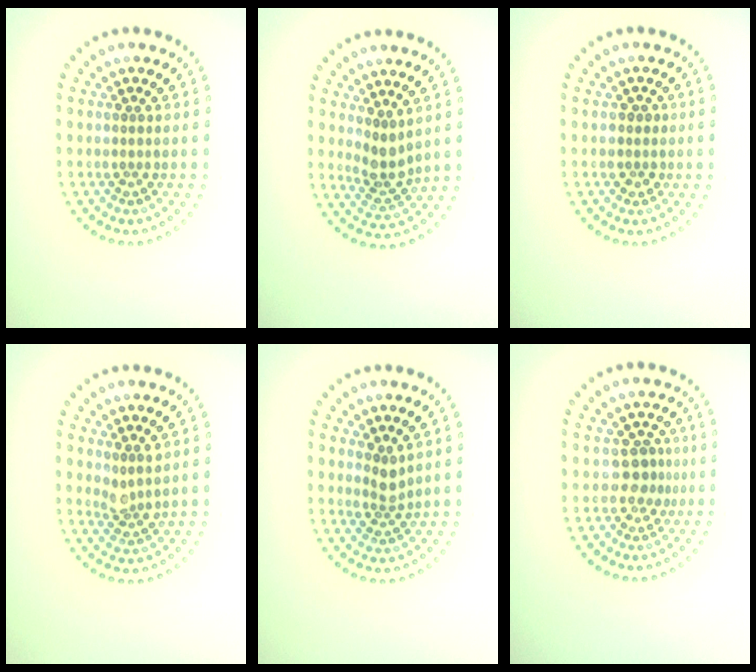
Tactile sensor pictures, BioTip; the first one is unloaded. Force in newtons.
{"total": 2.3, "press": 1.9, "slide": 1.4}
{"total": 1.3, "press": 1.1, "slide": 0.7}
{"total": 1.9, "press": 1.5, "slide": 1.2}
{"total": 1.9, "press": 1.4, "slide": 1.3}
{"total": 2.2, "press": 1.5, "slide": 1.6}